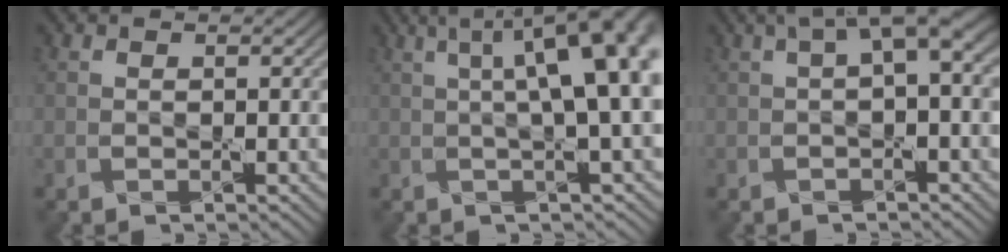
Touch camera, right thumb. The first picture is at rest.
{"total": 14.2, "force": [2.9, 4.2, 13.3], "torque": [-0.140, 0.051, 0.037]}
{"total": 5.2, "force": [1.4, 1.3, 4.9], "torque": [-0.069, 0.017, 0.019]}